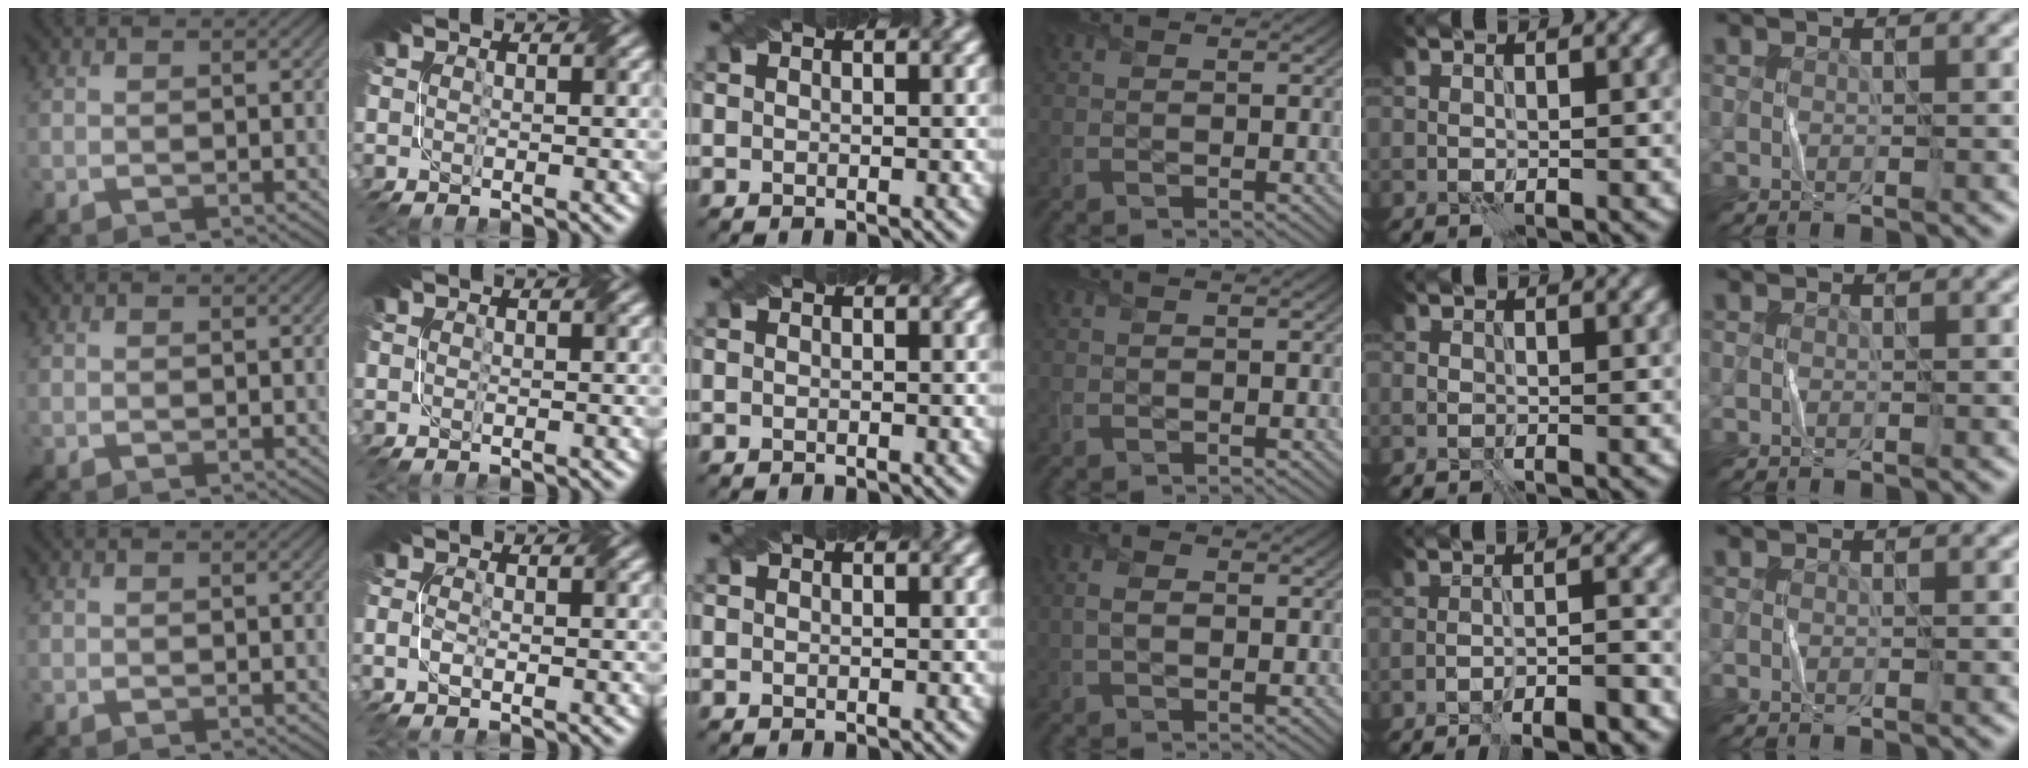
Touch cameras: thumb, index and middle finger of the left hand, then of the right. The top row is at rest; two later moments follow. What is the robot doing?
{"motion": "fold", "object": "bubble wrap"}